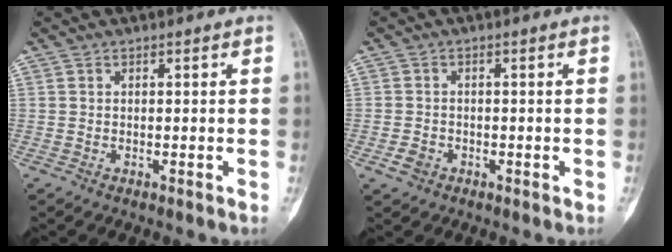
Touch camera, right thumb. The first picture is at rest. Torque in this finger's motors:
{"motor_torque": [0.41, 0.38, -0.06, 0.20, 0.02]}